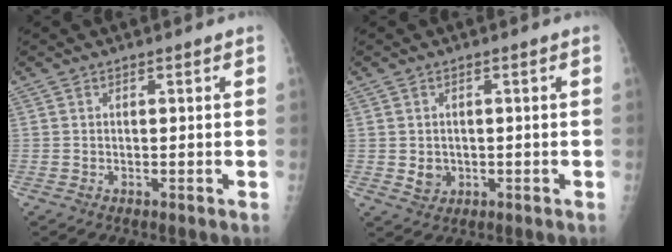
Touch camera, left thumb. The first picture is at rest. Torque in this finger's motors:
{"motor_torque": [-0.27, 0.09, -0.01, -0.05, 0.00]}